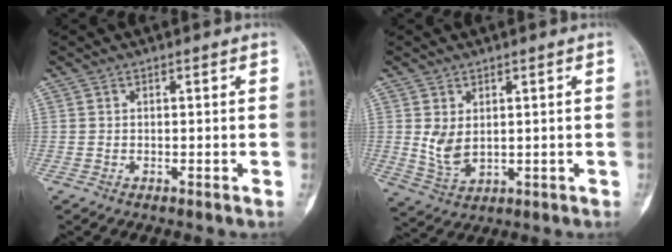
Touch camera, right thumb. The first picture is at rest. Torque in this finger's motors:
{"motor_torque": [0.44, 0.08, 0.71, 0.08, 0.04]}